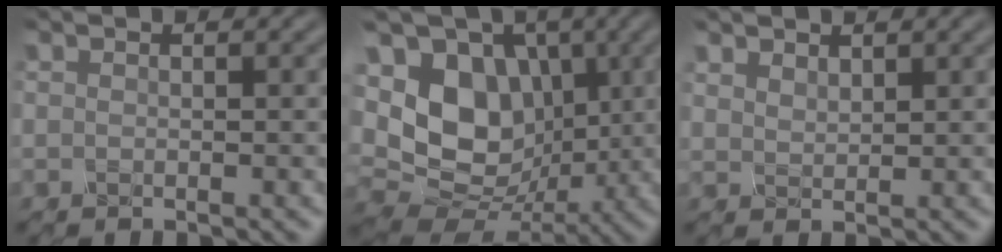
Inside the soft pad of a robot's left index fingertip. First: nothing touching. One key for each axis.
{"total": 9.7, "fx": 0.8, "fy": 7.6, "fz": 6.0, "tx": -0.124, "ty": -0.004, "tz": 0.016}
{"total": 1.2, "fx": 1.2, "fy": -0.1, "fz": -0.3, "tx": 0.000, "ty": 0.003, "tz": 0.038}